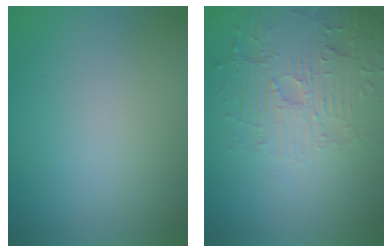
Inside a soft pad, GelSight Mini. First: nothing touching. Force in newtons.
{"total": 5.0, "press": 3.9, "slide": 3.2}